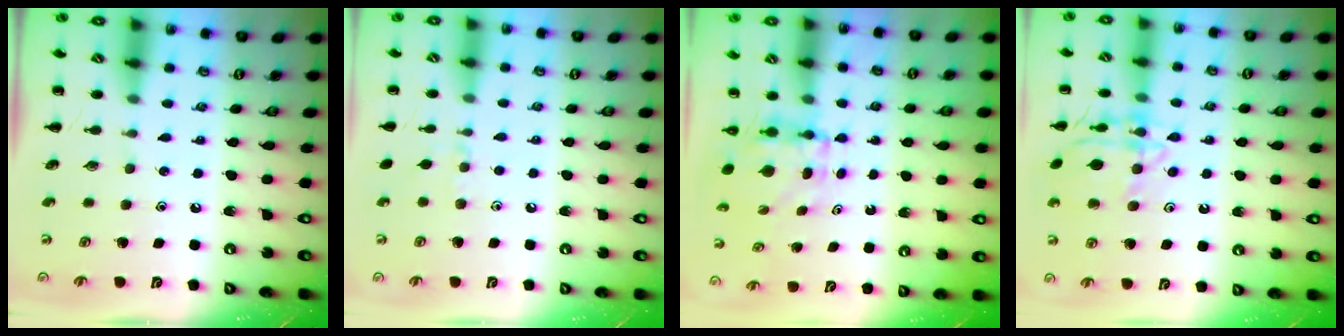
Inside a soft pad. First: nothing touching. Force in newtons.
{"total": 3.8, "press": 3.5, "slide": 1.4}
{"total": 3.9, "press": 3.9, "slide": 0.3}
{"total": 13.9, "press": 13.9, "slide": 0.1}